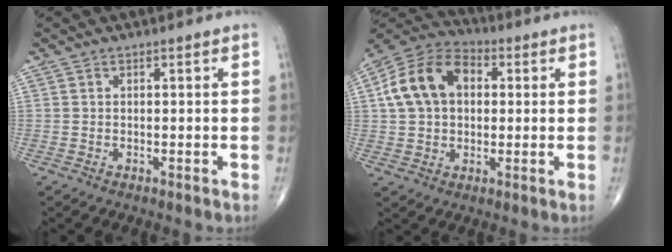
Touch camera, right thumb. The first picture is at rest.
{"total": 14.3, "force": [2.6, 10.1, 9.8], "torque": [-0.165, 0.025, 0.035]}